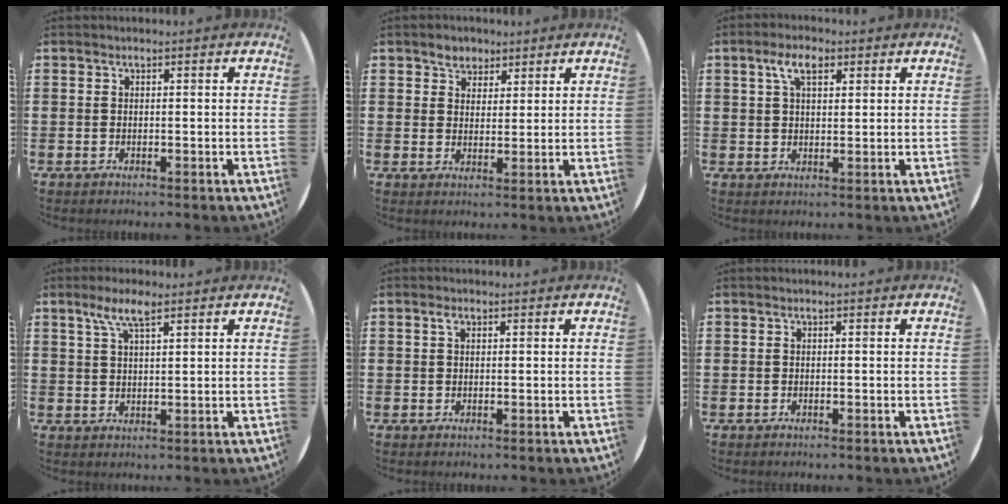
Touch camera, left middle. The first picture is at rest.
{"total": 2.9, "force": [2.4, 1.7, -0.1], "torque": [0.003, 0.003, 0.044]}
{"total": 4.5, "force": [2.5, 2.1, 3.0], "torque": [-0.059, 0.008, 0.042]}
{"total": 4.7, "force": [3.2, 1.2, 3.3], "torque": [-0.071, 0.008, 0.055]}
{"total": 1.1, "force": [0.5, 0.6, 0.7], "torque": [-0.007, 0.002, 0.007]}
{"total": 0.0}